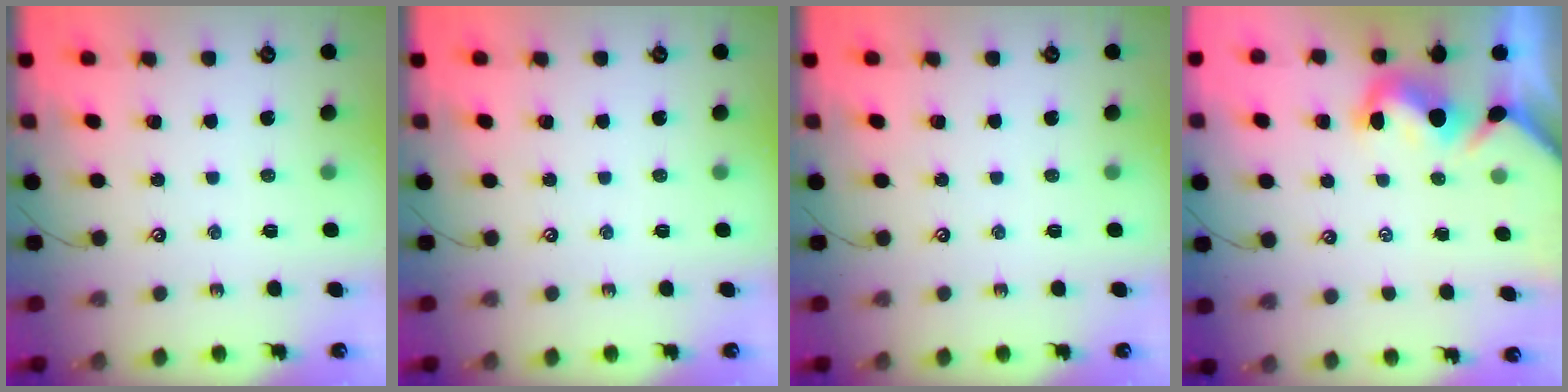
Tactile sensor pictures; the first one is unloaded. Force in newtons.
{"total": 0.0}
{"total": 0.0}
{"total": 1.5, "press": 1.2, "slide": 0.9}